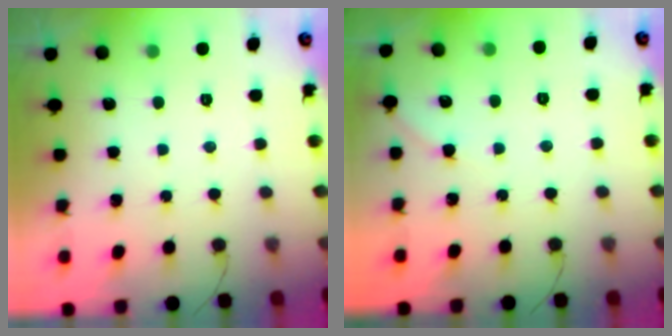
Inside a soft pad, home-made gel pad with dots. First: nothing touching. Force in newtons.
{"total": 3.0, "press": 3.0, "slide": 0.5}